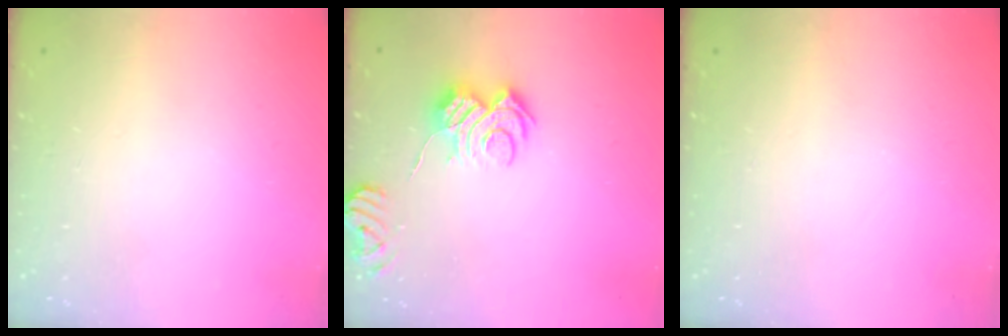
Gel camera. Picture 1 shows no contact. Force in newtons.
{"total": 8.5, "press": 8.5, "slide": 0.7}
{"total": 0.0}